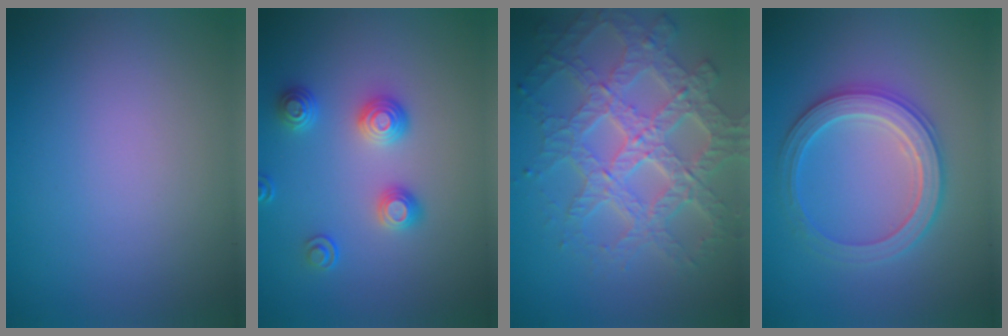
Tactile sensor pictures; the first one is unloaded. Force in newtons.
{"total": 3.0, "press": 2.6, "slide": 1.3}
{"total": 7.7, "press": 5.8, "slide": 5.1}
{"total": 4.8, "press": 4.8, "slide": 0.7}